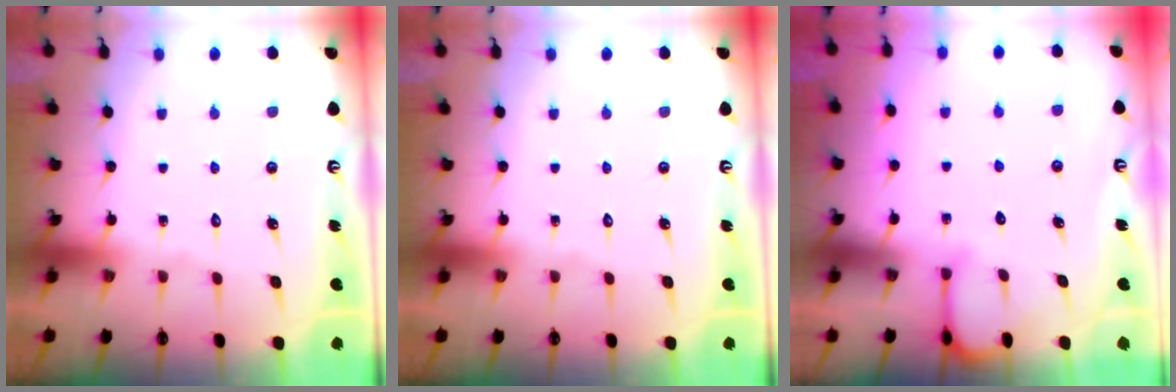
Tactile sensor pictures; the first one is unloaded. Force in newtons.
{"total": 0.0}
{"total": 2.8, "press": 2.8, "slide": 0.1}